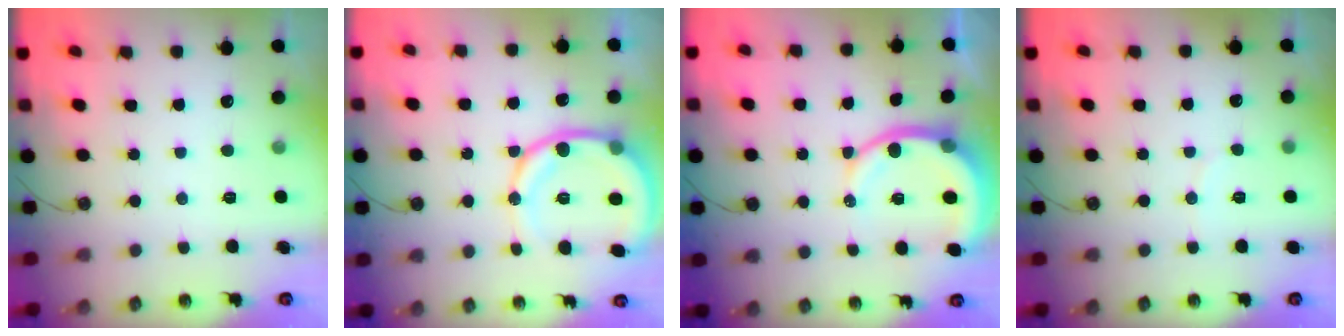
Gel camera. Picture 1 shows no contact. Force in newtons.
{"total": 15.3, "press": 14.9, "slide": 3.1}
{"total": 10.1, "press": 10.0, "slide": 1.3}
{"total": 2.0, "press": 2.0, "slide": 0.2}